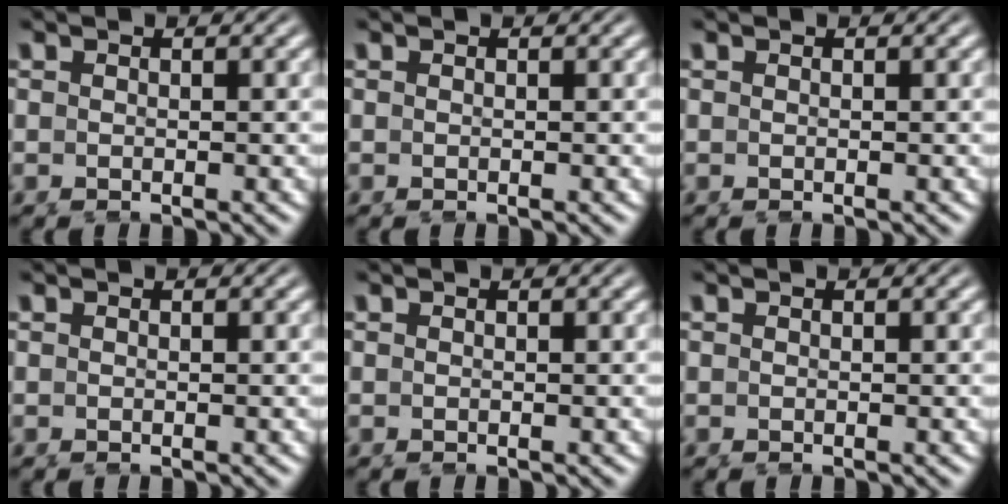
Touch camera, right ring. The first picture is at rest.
{"total": 0.0}
{"total": 0.0}
{"total": 0.0}
{"total": 0.0}
{"total": 0.0}